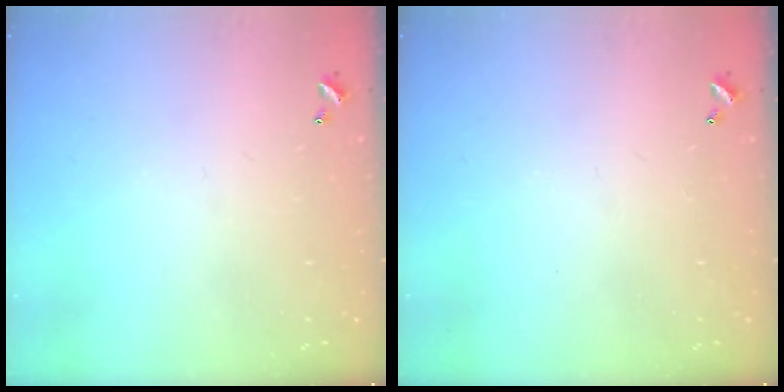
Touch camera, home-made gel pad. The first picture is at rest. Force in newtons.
{"total": 0.0}